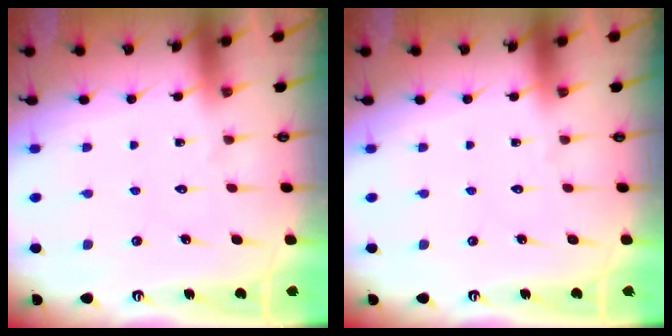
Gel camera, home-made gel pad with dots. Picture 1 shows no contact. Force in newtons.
{"total": 0.0}